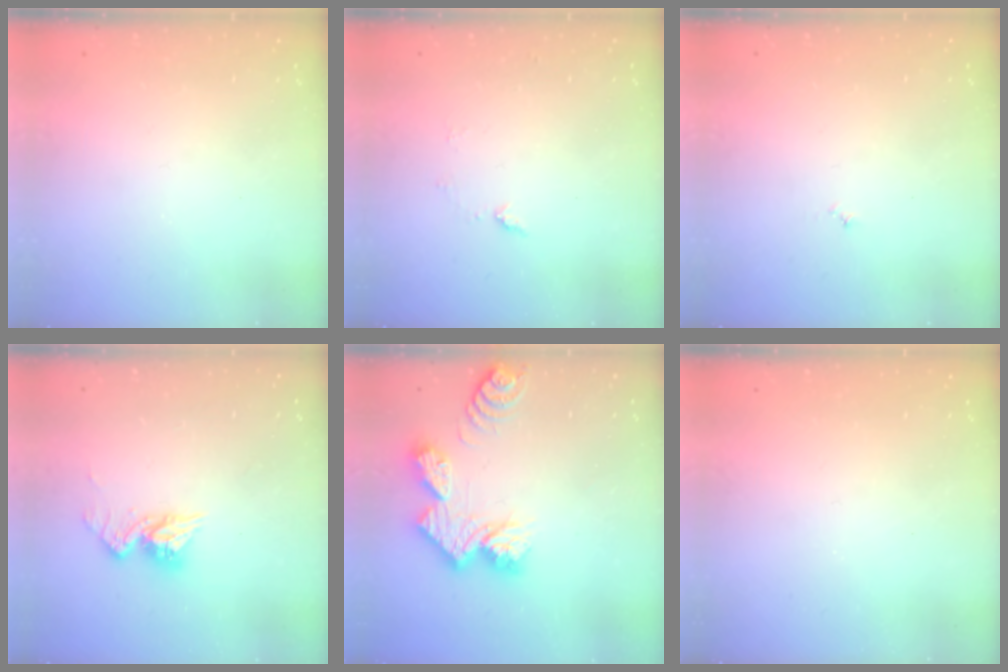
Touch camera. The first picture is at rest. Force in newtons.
{"total": 5.2, "press": 5.1, "slide": 0.6}
{"total": 3.0, "press": 2.9, "slide": 0.3}
{"total": 10.1, "press": 10.1, "slide": 0.7}
{"total": 11.9, "press": 11.8, "slide": 1.0}
{"total": 0.0}